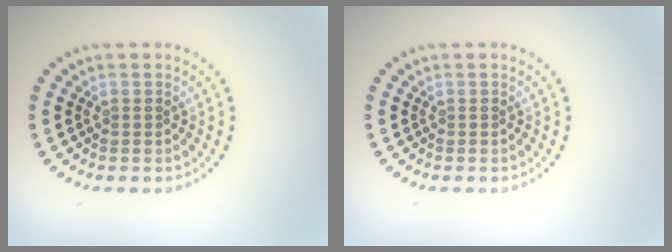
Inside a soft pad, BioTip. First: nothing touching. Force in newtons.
{"total": 0.0}